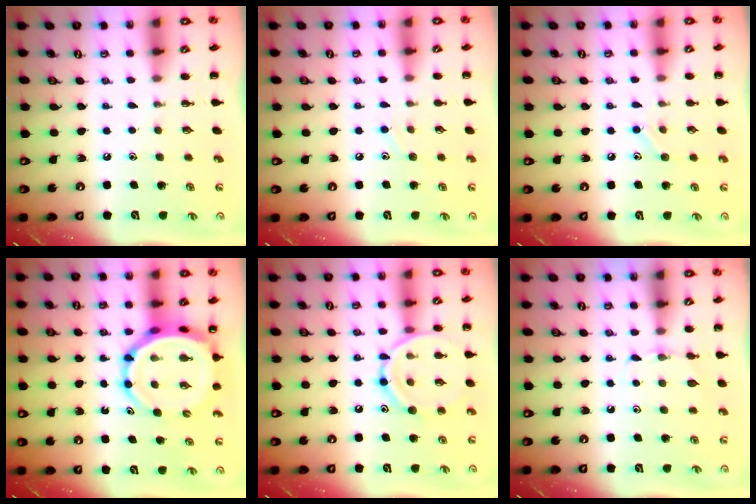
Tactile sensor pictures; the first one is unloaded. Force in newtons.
{"total": 6.7, "press": 6.3, "slide": 2.3}
{"total": 7.2, "press": 7.0, "slide": 1.8}
{"total": 9.1, "press": 8.7, "slide": 2.8}
{"total": 12.7, "press": 12.7, "slide": 1.0}
{"total": 4.9, "press": 4.6, "slide": 1.5}